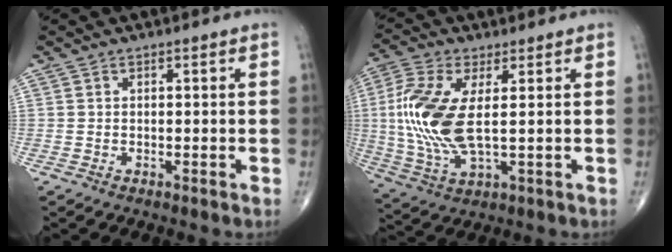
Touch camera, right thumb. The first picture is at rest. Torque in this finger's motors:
{"motor_torque": [-0.65, 1.48, 0.19, 0.06, 0.31]}